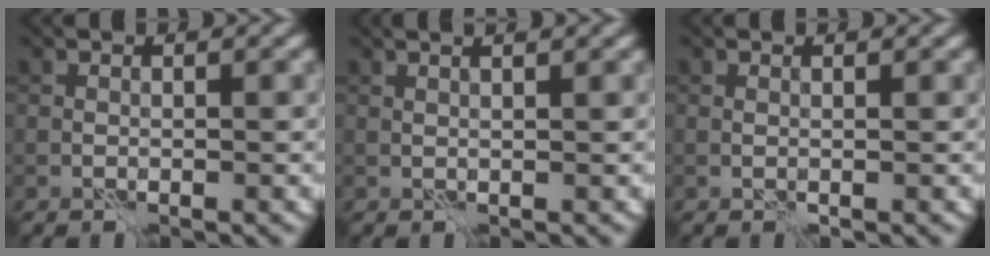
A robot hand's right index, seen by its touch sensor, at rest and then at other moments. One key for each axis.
{"total": 3.2, "fx": 2.0, "fy": 1.0, "fz": 2.3, "tx": -0.025, "ty": 0.026, "tz": 0.006}
{"total": 0.0}